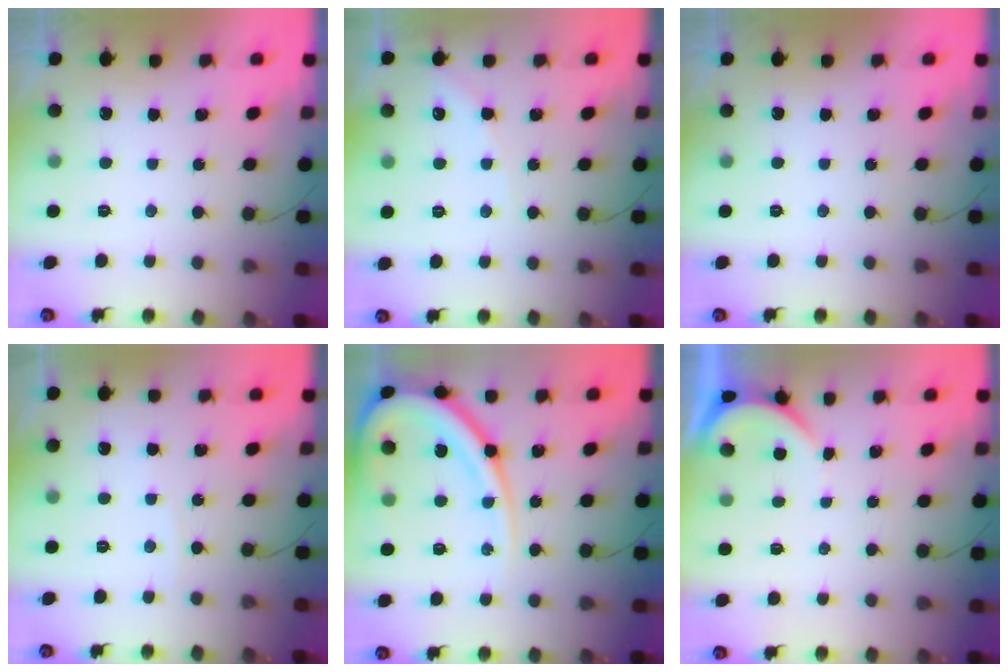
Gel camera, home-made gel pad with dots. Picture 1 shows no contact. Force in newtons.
{"total": 5.3, "press": 5.3, "slide": 0.7}
{"total": 0.0}
{"total": 2.9, "press": 2.9, "slide": 0.4}
{"total": 17.7, "press": 17.7, "slide": 1.5}
{"total": 2.1, "press": 2.1, "slide": 0.3}